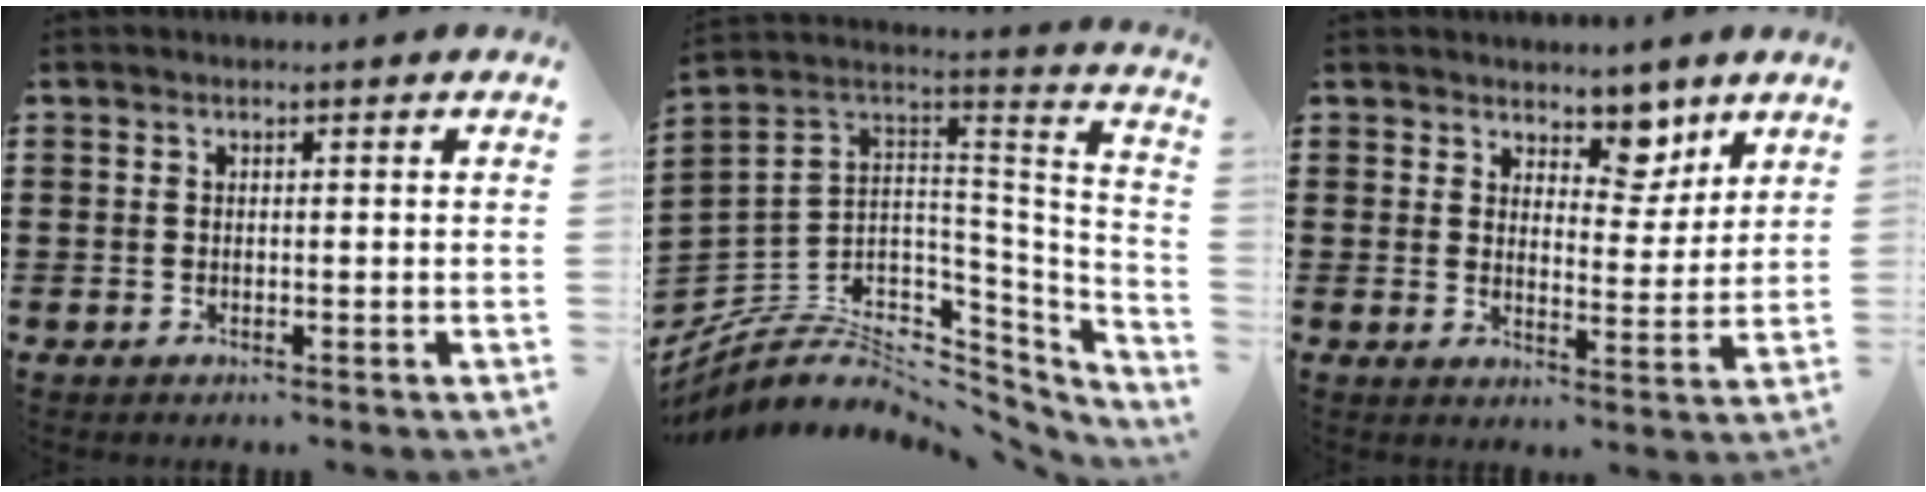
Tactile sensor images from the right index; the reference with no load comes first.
{"total": 6.7, "force": [-1.9, 5.3, 3.6], "torque": [-0.106, -0.025, -0.032]}
{"total": 6.2, "force": [5.1, 3.1, 1.9], "torque": [-0.035, -0.022, 0.089]}